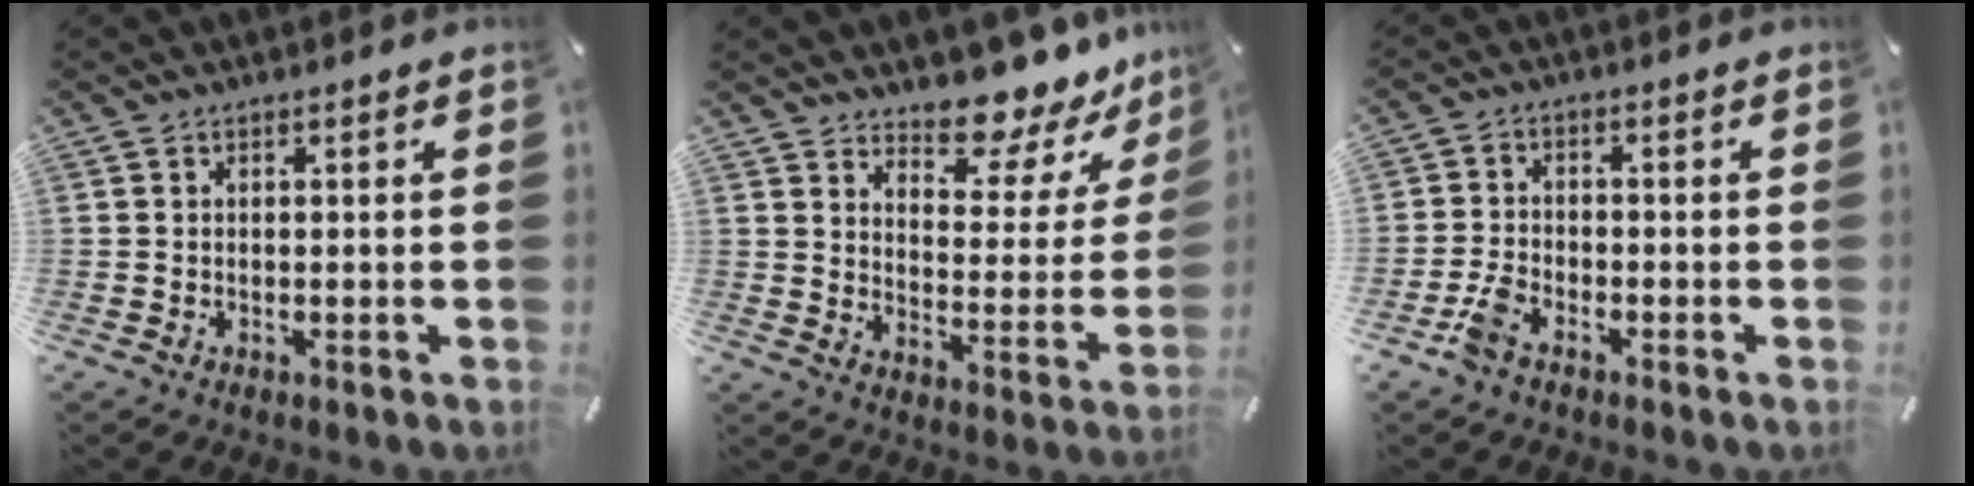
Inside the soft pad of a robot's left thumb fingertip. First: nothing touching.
{"total": 11.7, "force": [10.6, 4.0, 3.1], "torque": [-0.041, -0.104, 0.180]}
{"total": 4.5, "force": [-3.0, 2.7, 2.0], "torque": [-0.048, 0.013, -0.059]}